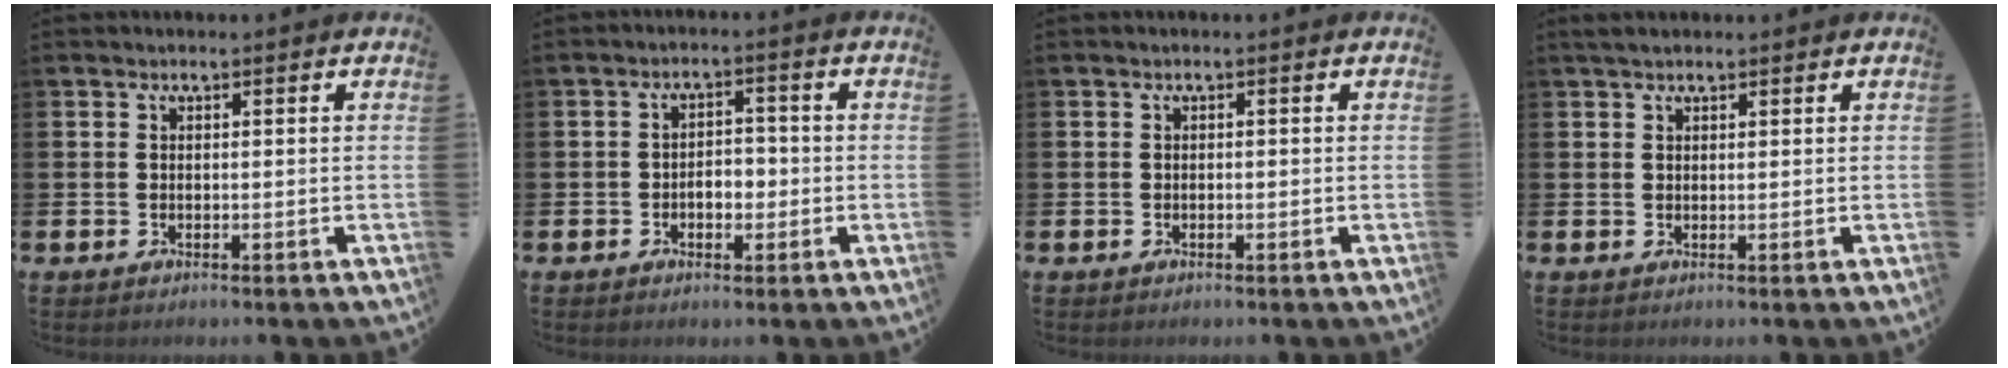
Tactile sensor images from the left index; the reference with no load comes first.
{"total": 2.7, "force": [-0.9, 1.9, 1.6], "torque": [-0.023, 0.003, -0.024]}
{"total": 0.0}
{"total": 1.7, "force": [1.5, 0.6, 0.6], "torque": [-0.006, 0.005, 0.025]}